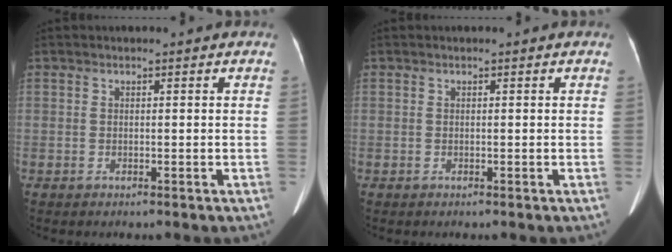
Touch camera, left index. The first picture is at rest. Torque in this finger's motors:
{"motor_torque": [0.00, 0.00, 0.00, 0.00]}